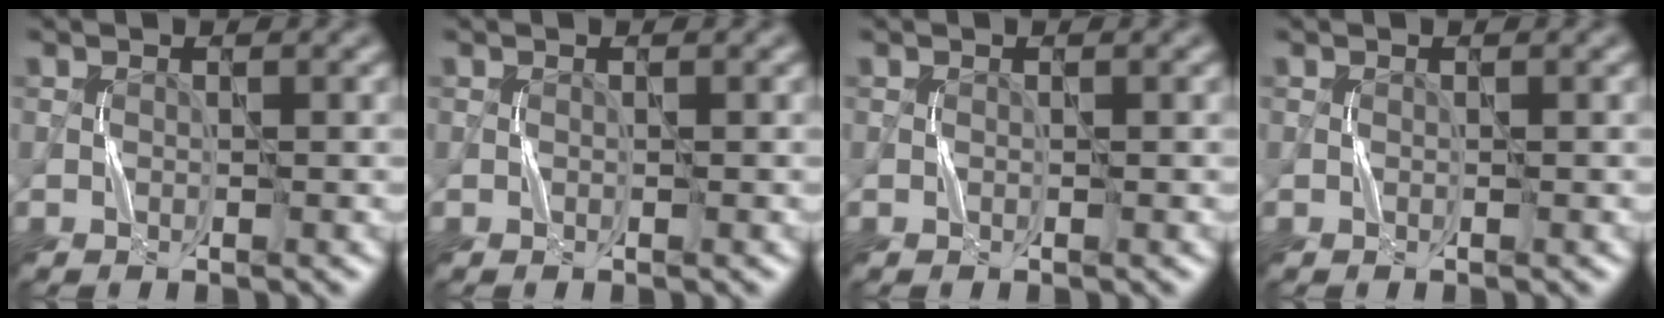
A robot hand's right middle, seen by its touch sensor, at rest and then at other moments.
{"total": 0.0}
{"total": 0.0}
{"total": 0.0}